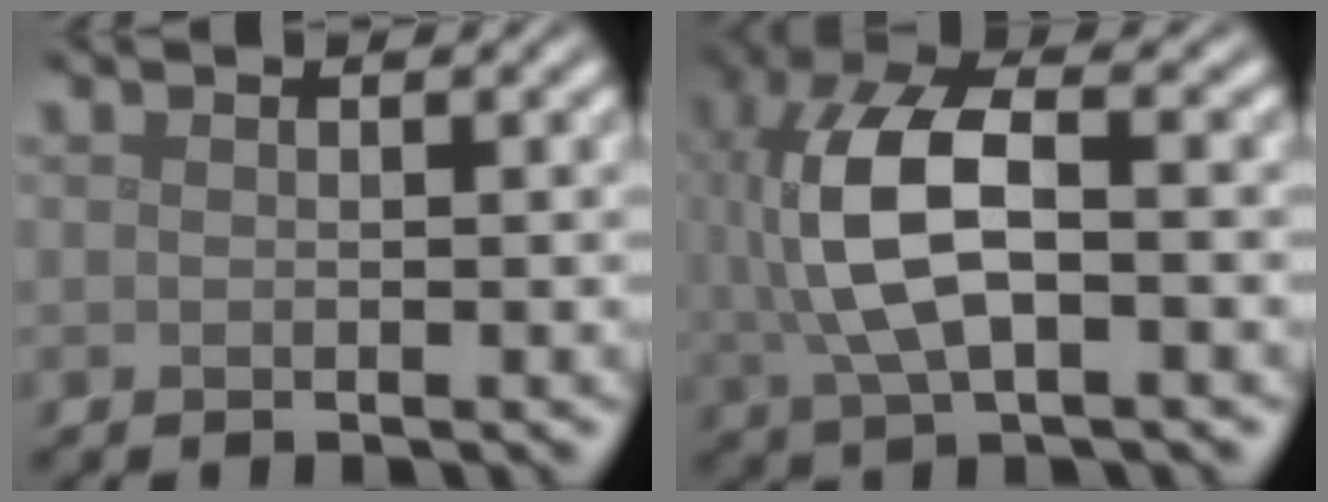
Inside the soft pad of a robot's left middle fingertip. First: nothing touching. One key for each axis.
{"total": 8.8, "fx": 0.5, "fy": 4.2, "fz": 7.8, "tx": -0.178, "ty": 0.009, "tz": 0.008}